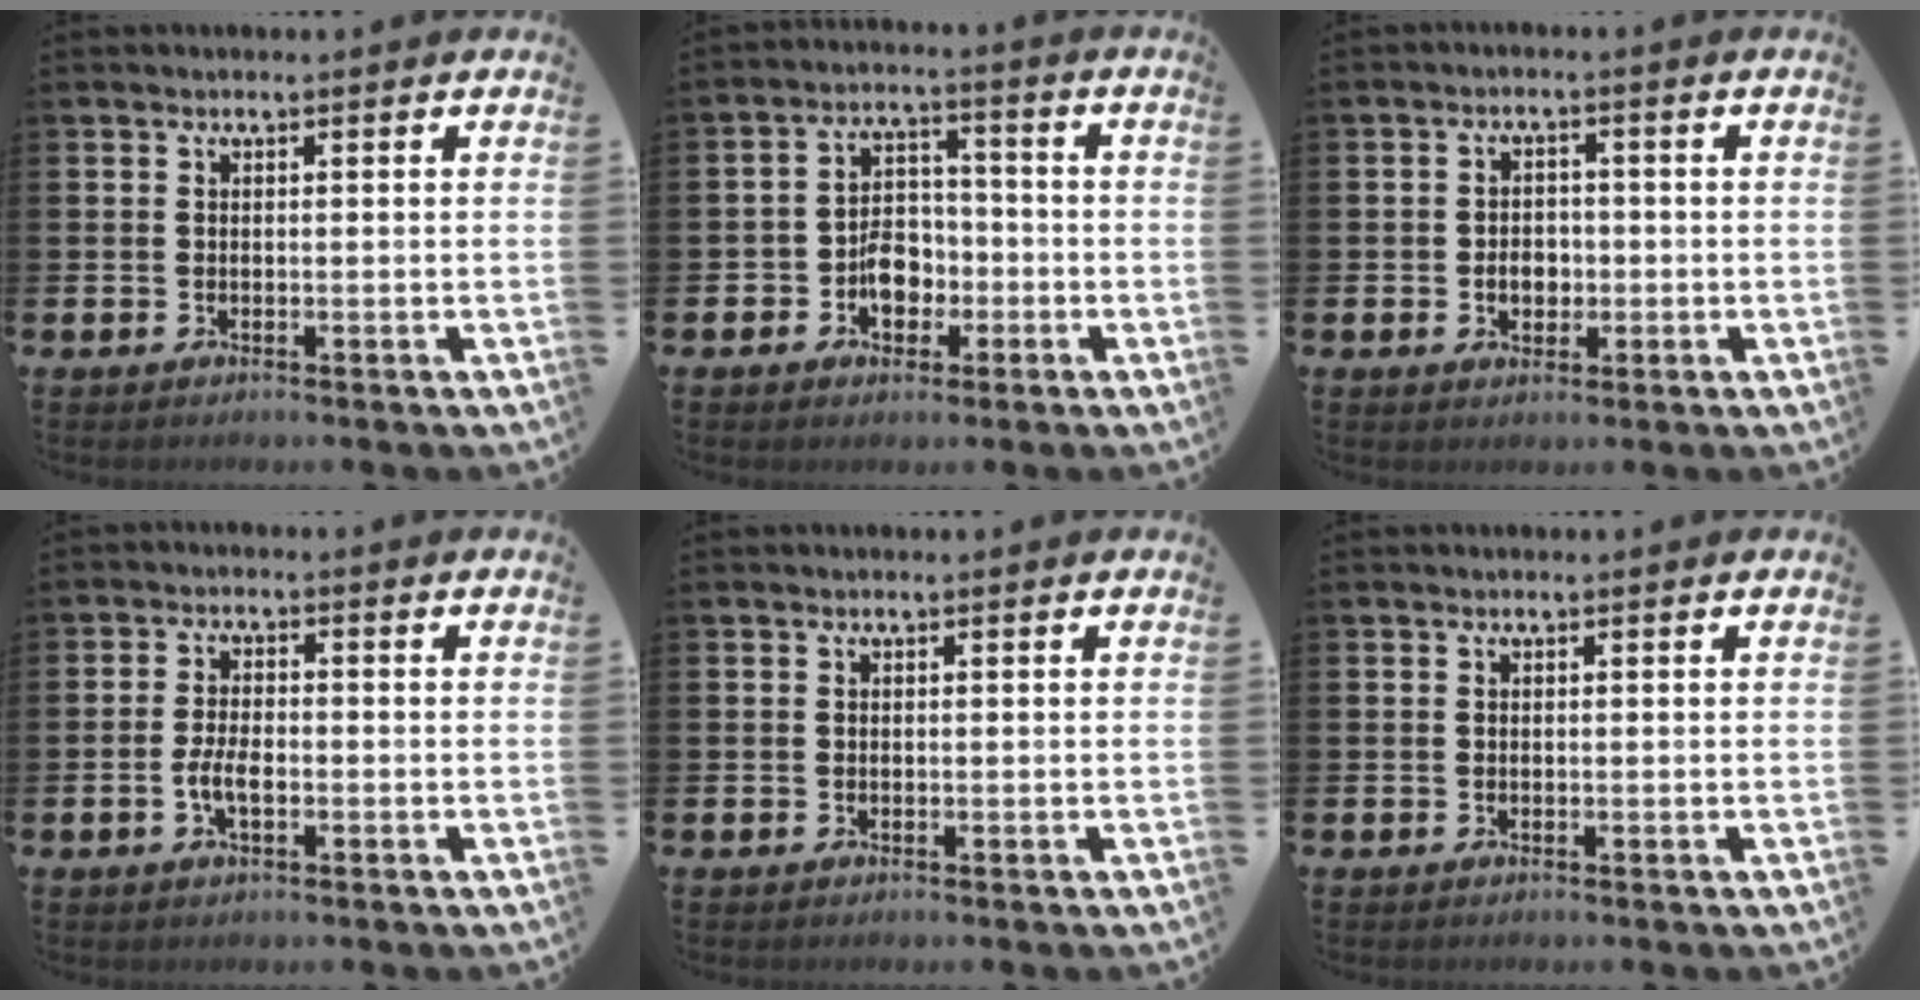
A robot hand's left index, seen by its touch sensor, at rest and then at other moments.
{"total": 5.5, "force": [-2.0, 4.1, 3.0], "torque": [-0.045, 0.009, -0.042]}
{"total": 3.1, "force": [-0.7, 2.4, 1.9], "torque": [-0.018, -0.004, -0.020]}
{"total": 3.4, "force": [-0.9, 1.5, 2.9], "torque": [-0.054, -0.001, -0.019]}
{"total": 0.0}
{"total": 0.0}